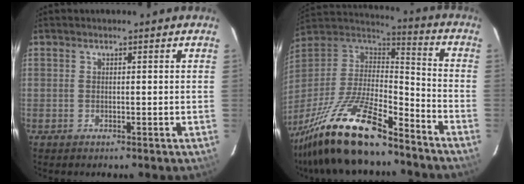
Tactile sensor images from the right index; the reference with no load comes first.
{"total": 25.2, "force": [-18.2, 6.7, 16.0], "torque": [-0.327, -0.043, -0.318]}